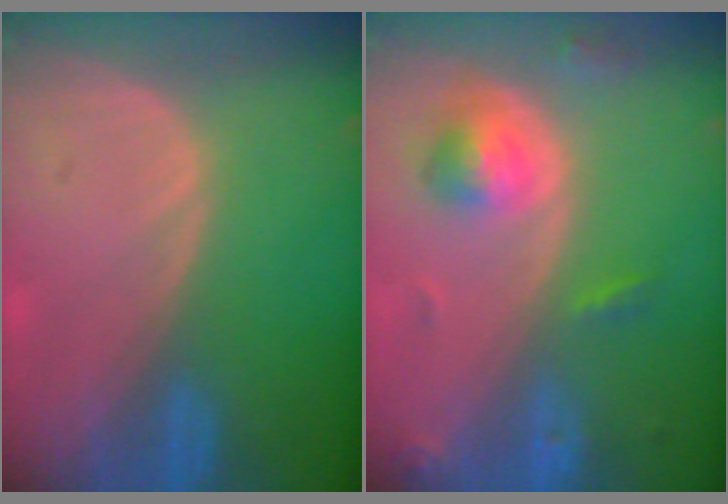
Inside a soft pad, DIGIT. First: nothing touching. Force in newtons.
{"total": 5.4, "press": 5.0, "slide": 2.1}